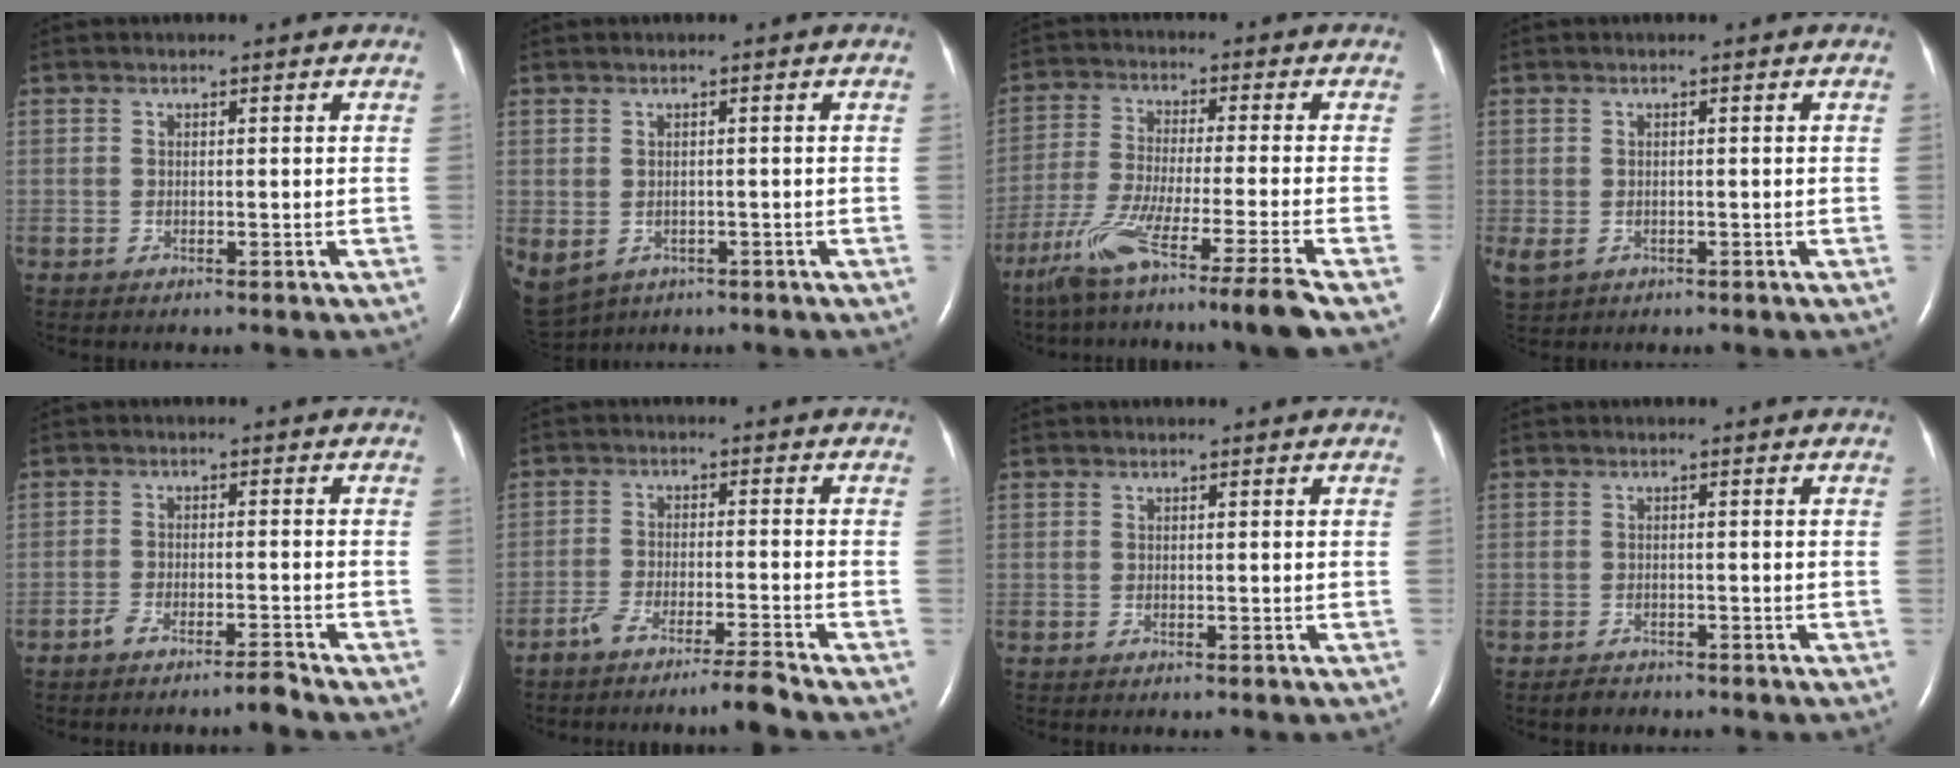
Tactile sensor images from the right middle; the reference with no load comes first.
{"total": 10.4, "force": [-4.4, 8.1, 4.9], "torque": [-0.142, -0.009, -0.053]}
{"total": 15.1, "force": [-11.1, -2.7, 9.8], "torque": [-0.172, -0.059, -0.182]}
{"total": 4.2, "force": [-1.2, 3.4, 2.2], "torque": [-0.054, -0.003, -0.005]}
{"total": 2.9, "force": [-2.6, -0.3, 1.0], "torque": [-0.025, -0.001, -0.049]}
{"total": 5.0, "force": [-4.3, -1.0, 2.2], "torque": [-0.045, -0.009, -0.082]}
{"total": 0.0}
{"total": 1.7, "force": [-1.4, 0.8, 0.3], "torque": [-0.015, -0.001, -0.021]}